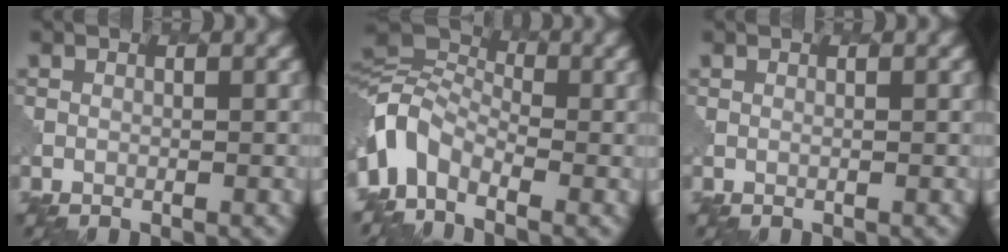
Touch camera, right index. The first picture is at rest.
{"total": 5.6, "force": [-2.8, 3.4, 3.5], "torque": [-0.068, 0.009, -0.078]}
{"total": 0.0}